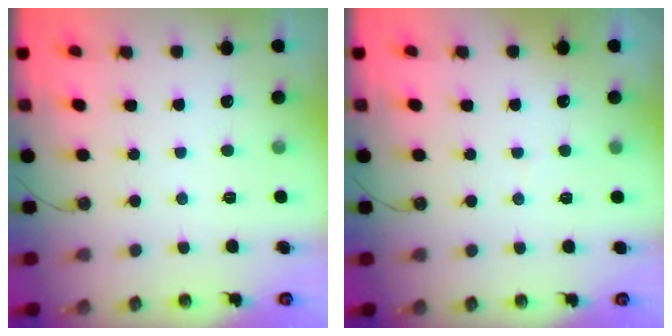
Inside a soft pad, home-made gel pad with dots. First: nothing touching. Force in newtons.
{"total": 2.7, "press": 2.6, "slide": 0.2}